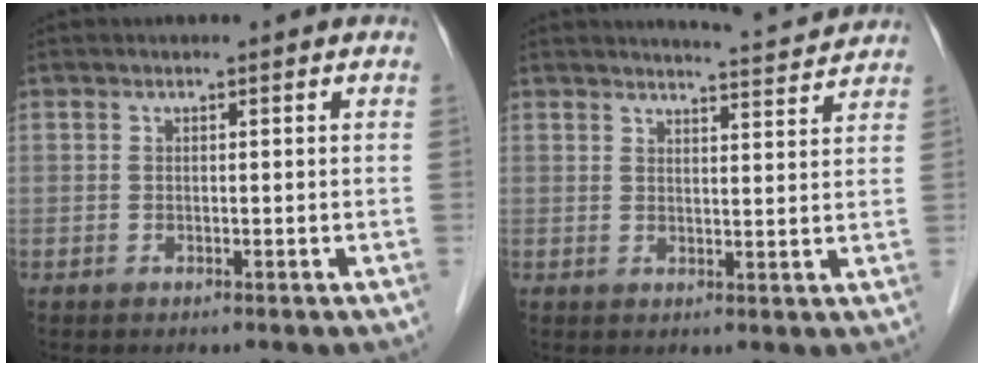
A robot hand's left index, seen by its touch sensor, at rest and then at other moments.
{"total": 6.8, "force": [6.8, 0.2, 0.8], "torque": [-0.015, -0.003, 0.081]}